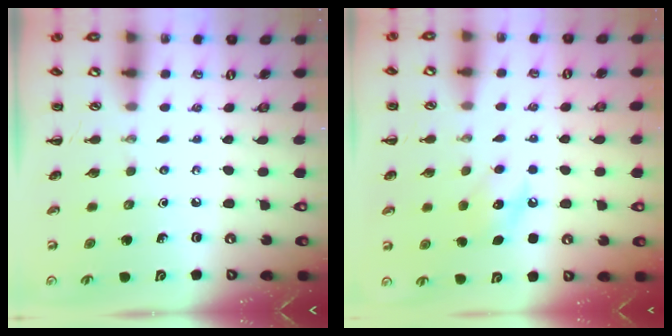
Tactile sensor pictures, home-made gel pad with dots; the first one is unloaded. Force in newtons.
{"total": 8.1, "press": 7.9, "slide": 1.4}